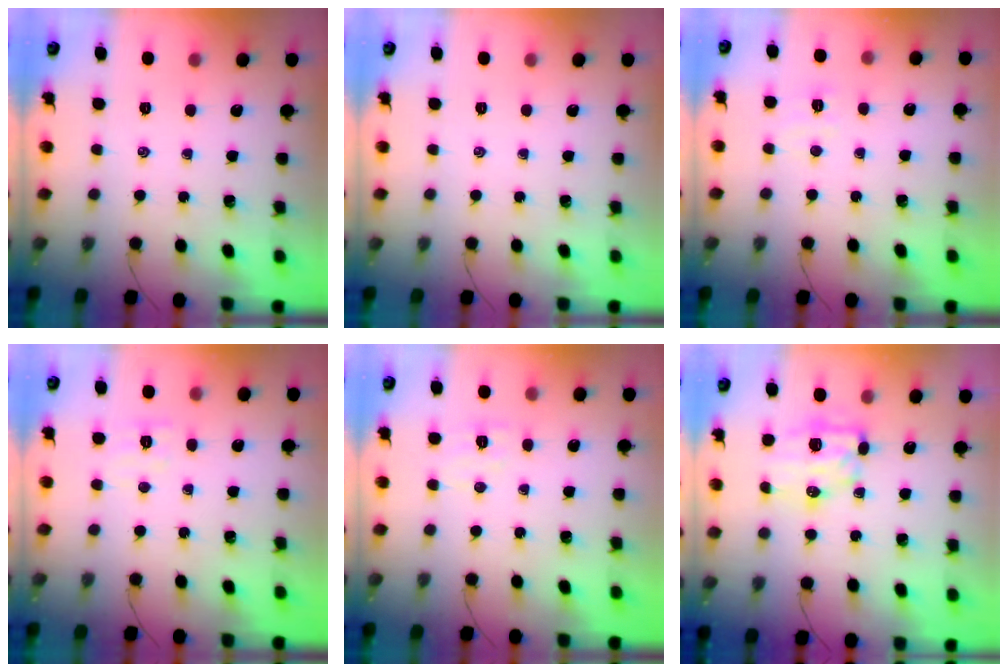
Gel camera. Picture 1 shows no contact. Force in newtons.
{"total": 0.0}
{"total": 3.9, "press": 3.8, "slide": 0.9}
{"total": 6.2, "press": 6.1, "slide": 1.3}
{"total": 5.8, "press": 5.7, "slide": 1.2}
{"total": 7.7, "press": 7.7, "slide": 0.6}